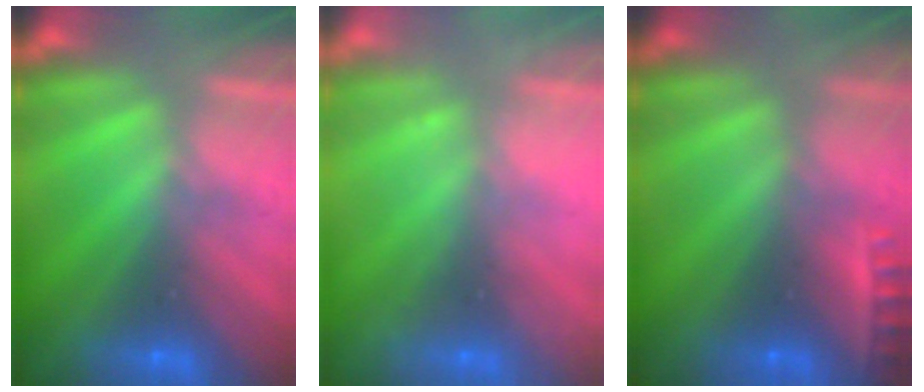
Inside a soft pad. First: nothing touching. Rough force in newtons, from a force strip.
{"total": 2.2}
{"total": 2.3}